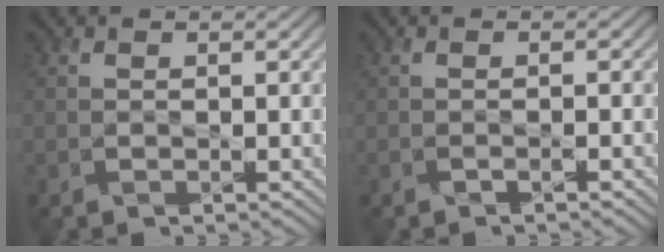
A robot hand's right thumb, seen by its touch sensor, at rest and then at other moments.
{"total": 0.8, "force": [-0.5, -0.1, 0.6], "torque": [-0.010, 0.001, -0.011]}